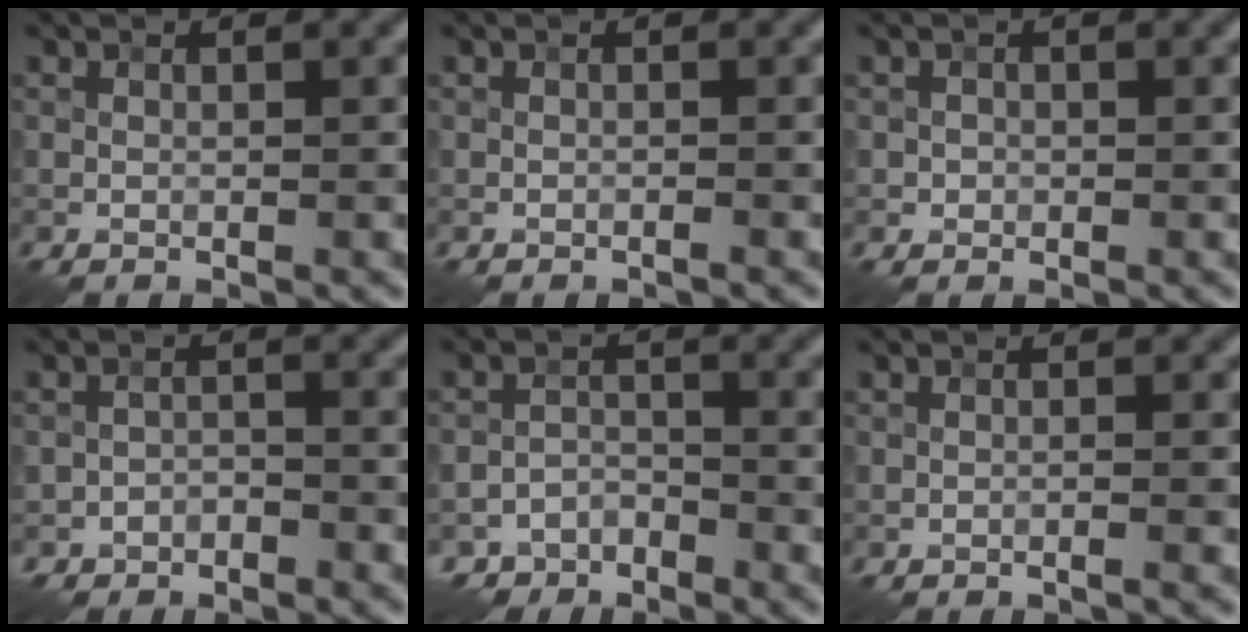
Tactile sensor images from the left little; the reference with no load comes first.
{"total": 0.0}
{"total": 0.7, "force": [-0.1, 0.7, 0.0], "torque": [0.004, -0.004, -0.001]}
{"total": 2.1, "force": [-1.8, 1.2, 0.0], "torque": [0.003, 0.014, -0.032]}
{"total": 4.3, "force": [-3.7, 2.2, 0.1], "torque": [0.016, 0.003, -0.060]}
{"total": 0.7, "force": [-0.4, 0.2, 0.6], "torque": [-0.003, 0.003, -0.012]}